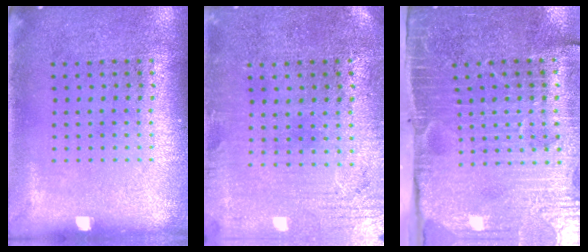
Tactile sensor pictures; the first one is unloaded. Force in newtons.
{"total": 0.5, "press": 0.2, "slide": 0.5}
{"total": 4.3, "press": 3.8, "slide": 1.8}